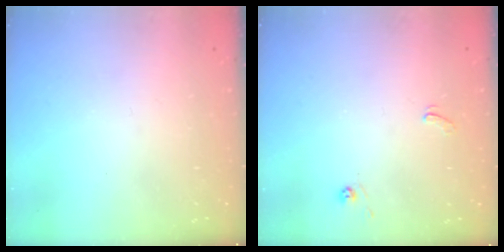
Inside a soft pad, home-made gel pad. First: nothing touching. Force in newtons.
{"total": 2.9, "press": 2.9, "slide": 0.3}